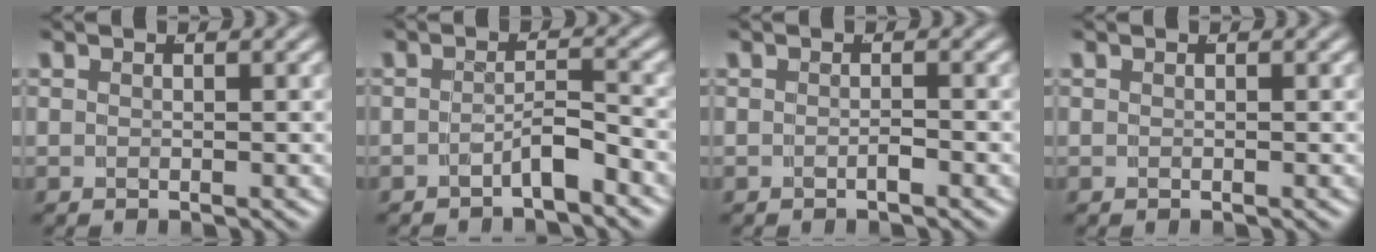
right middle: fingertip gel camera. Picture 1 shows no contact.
{"total": 2.3, "force": [-2.0, 0.1, 1.3], "torque": [-0.011, -0.003, -0.033]}
{"total": 0.8, "force": [-0.7, -0.3, 0.4], "torque": [-0.001, -0.001, -0.011]}
{"total": 0.0}